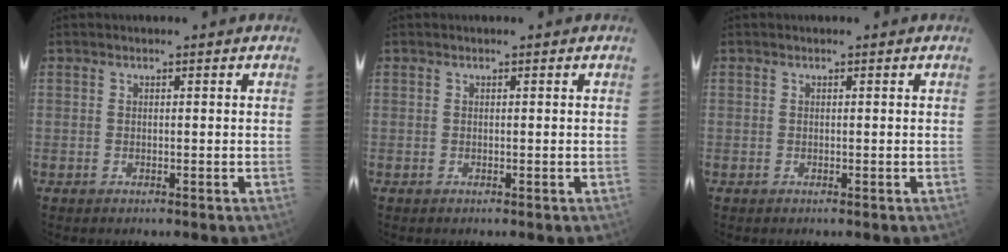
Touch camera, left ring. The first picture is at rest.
{"total": 0.0}
{"total": 0.0}